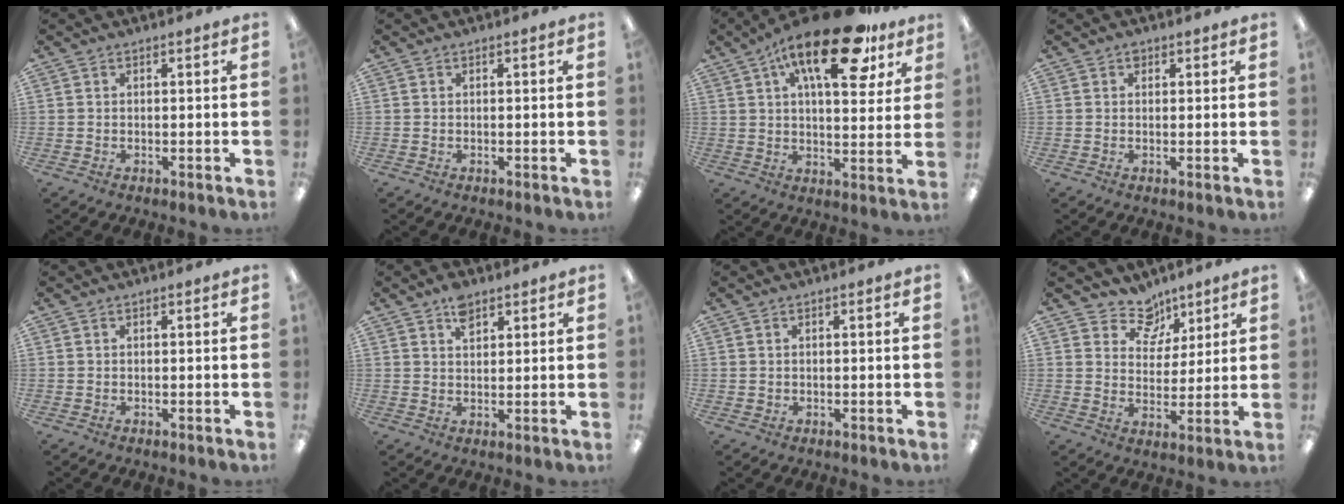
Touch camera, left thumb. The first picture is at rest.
{"total": 0.0}
{"total": 21.0, "force": [11.7, 8.2, 15.4], "torque": [-0.232, -0.049, 0.185]}
{"total": 1.2, "force": [0.7, 0.9, 0.5], "torque": [-0.002, -0.001, 0.010]}
{"total": 0.0}
{"total": 4.7, "force": [3.1, 2.5, 2.4], "torque": [-0.031, -0.010, 0.052]}
{"total": 0.7, "force": [0.3, 0.7, 0.0], "torque": [0.001, 0.003, 0.006]}
{"total": 9.1, "force": [6.8, 5.9, 1.8], "torque": [-0.029, -0.046, 0.127]}